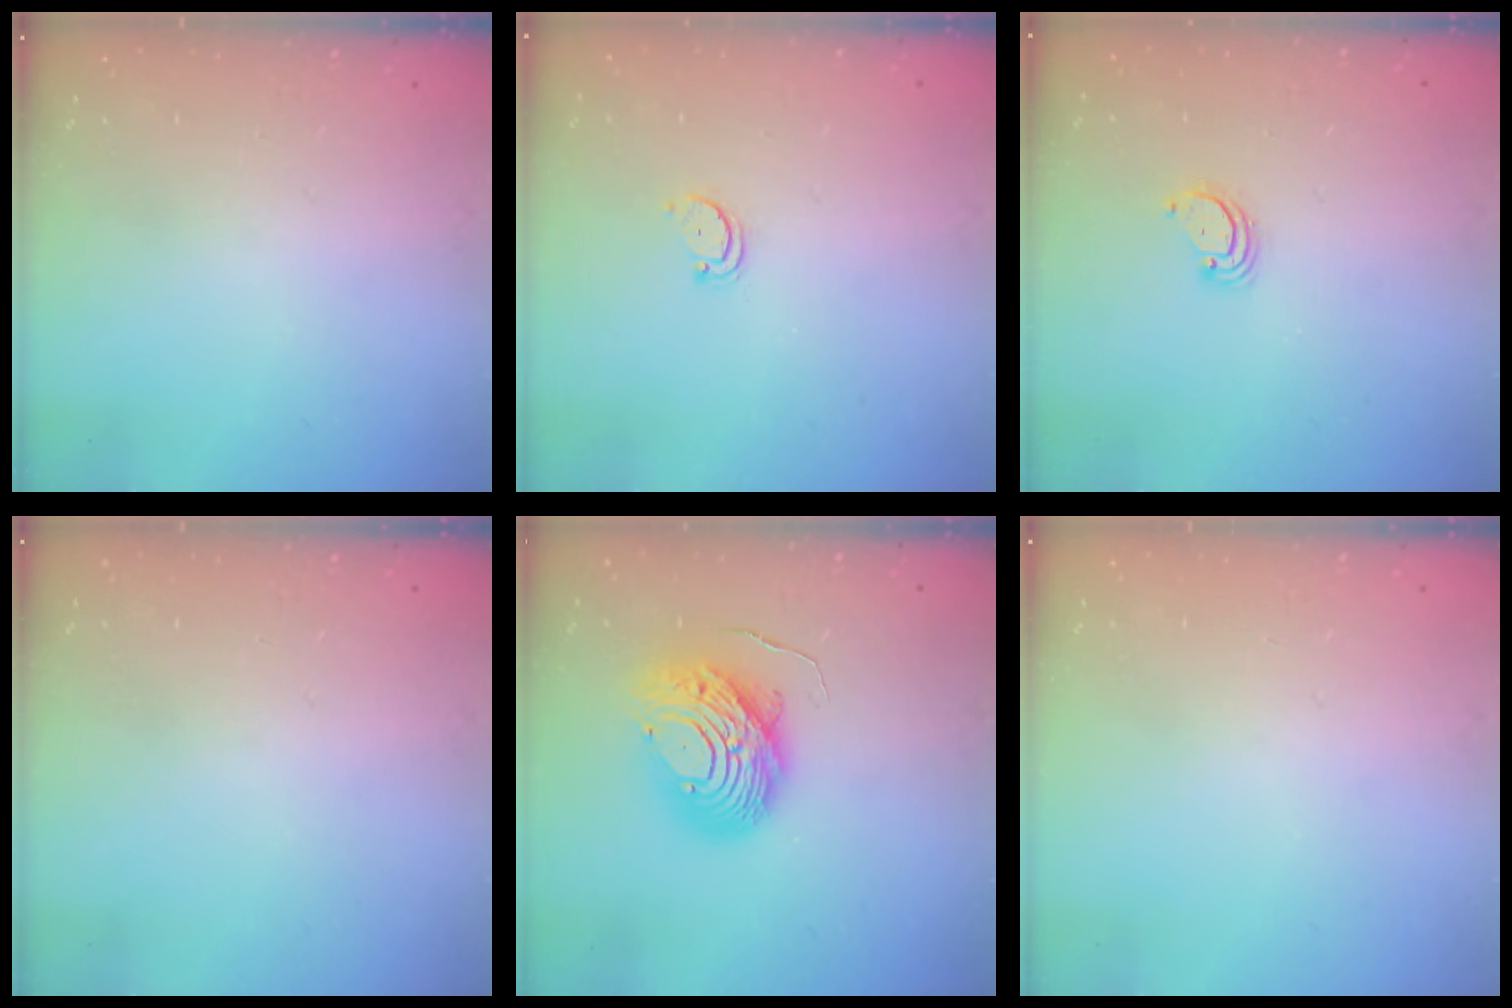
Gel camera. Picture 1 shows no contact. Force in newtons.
{"total": 2.5, "press": 2.4, "slide": 0.5}
{"total": 2.6, "press": 2.6, "slide": 0.1}
{"total": 0.0}
{"total": 12.2, "press": 12.1, "slide": 1.4}
{"total": 0.0}